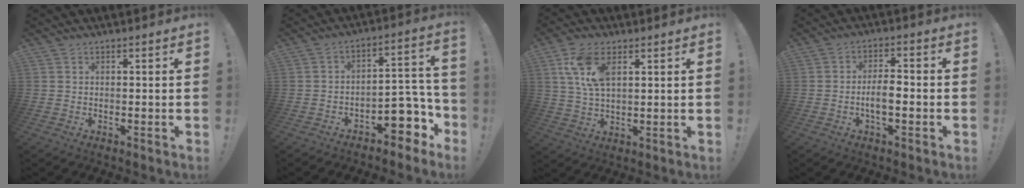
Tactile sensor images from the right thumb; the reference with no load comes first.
{"total": 9.9, "force": [-5.2, 6.0, 6.0], "torque": [-0.048, 0.023, -0.086]}
{"total": 10.4, "force": [4.3, 5.5, 7.7], "torque": [-0.167, -0.003, 0.078]}
{"total": 6.1, "force": [-1.9, 2.1, 5.5], "torque": [-0.093, 0.004, -0.035]}